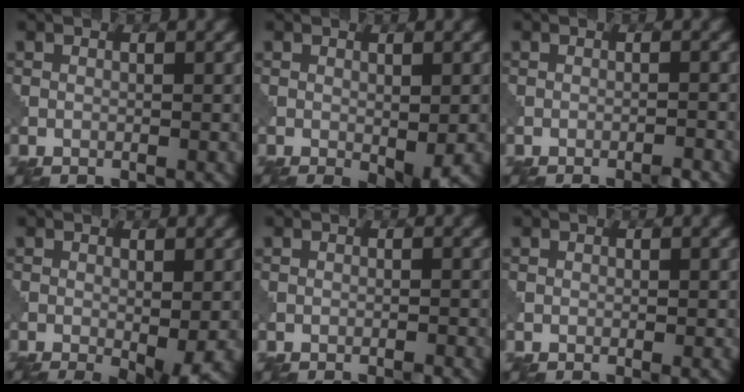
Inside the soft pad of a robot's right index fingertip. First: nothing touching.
{"total": 3.5, "force": [-1.1, 1.0, 3.2], "torque": [-0.049, -0.013, -0.014]}
{"total": 1.8, "force": [-1.3, 0.2, 1.3], "torque": [-0.016, 0.001, -0.024]}
{"total": 4.7, "force": [-1.7, 0.9, 4.3], "torque": [-0.064, -0.014, -0.022]}
{"total": 0.9, "force": [-0.7, 0.1, 0.6], "torque": [-0.009, 0.000, -0.014]}
{"total": 0.6, "force": [-0.3, 0.0, 0.5], "torque": [-0.008, -0.002, -0.007]}